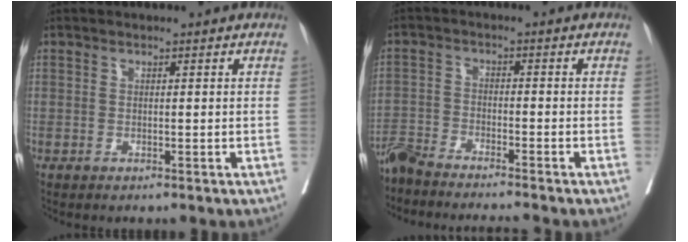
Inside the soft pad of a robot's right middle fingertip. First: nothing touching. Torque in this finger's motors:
{"motor_torque": [1.04, -1.04, 0.64, 0.21]}